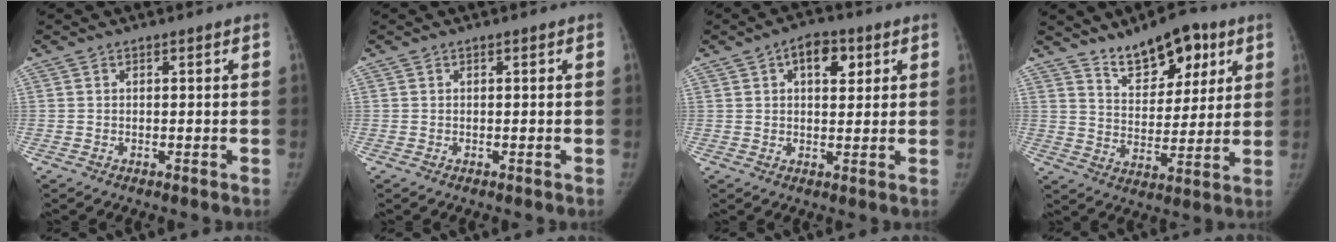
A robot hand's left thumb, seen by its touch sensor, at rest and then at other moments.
{"total": 0.0}
{"total": 6.4, "force": [2.6, 3.7, 4.5], "torque": [-0.039, -0.004, 0.034]}
{"total": 12.6, "force": [8.2, 6.2, 7.3], "torque": [-0.075, -0.043, 0.135]}